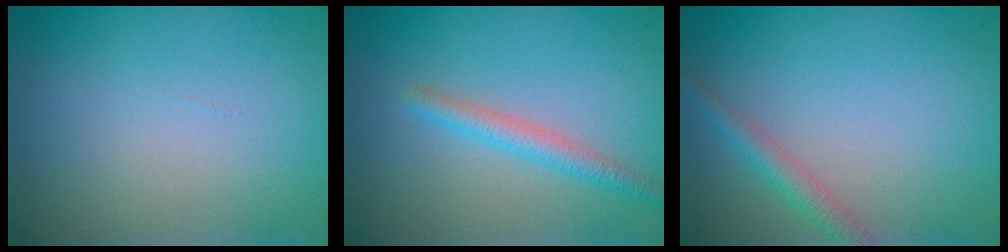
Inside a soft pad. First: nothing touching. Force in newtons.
{"total": 2.4, "press": 2.4, "slide": 0.1}
{"total": 2.0, "press": 2.0, "slide": 0.0}